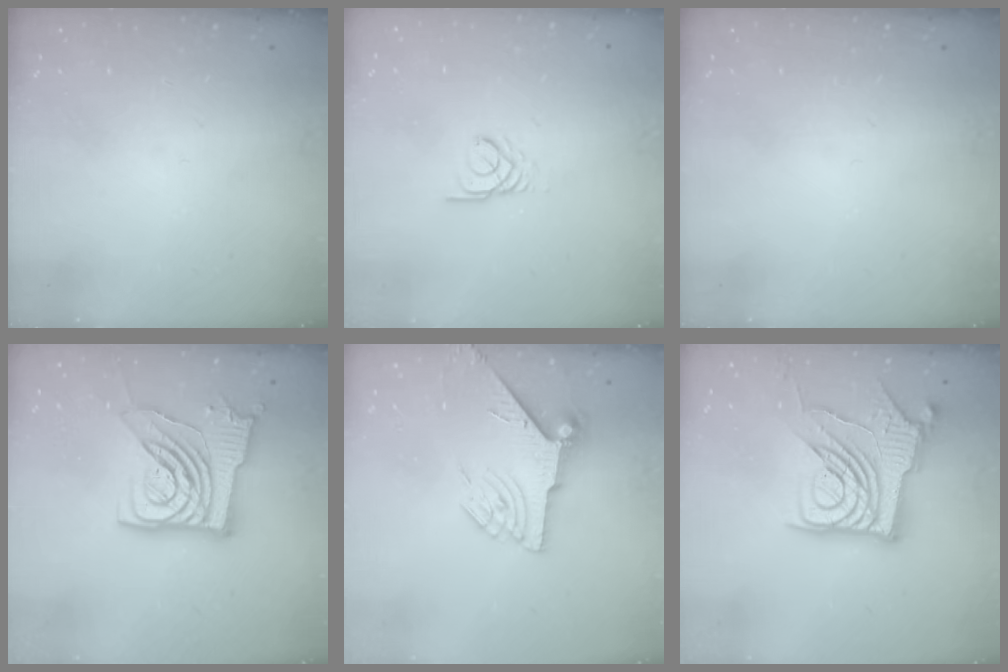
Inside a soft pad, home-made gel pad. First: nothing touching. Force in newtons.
{"total": 2.7, "press": 2.7, "slide": 0.1}
{"total": 0.0}
{"total": 19.2, "press": 19.1, "slide": 2.3}
{"total": 7.0, "press": 7.0, "slide": 0.7}
{"total": 16.5, "press": 16.4, "slide": 1.7}